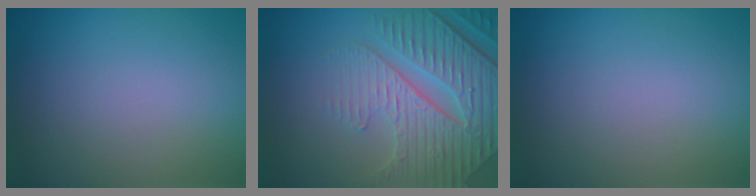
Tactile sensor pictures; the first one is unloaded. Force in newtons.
{"total": 7.4, "press": 5.6, "slide": 4.8}
{"total": 0.0}